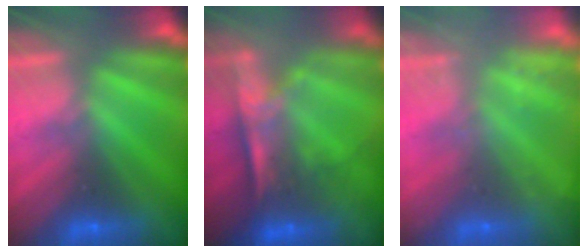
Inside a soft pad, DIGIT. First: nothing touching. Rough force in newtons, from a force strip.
{"total": 6.7}
{"total": 2.4}